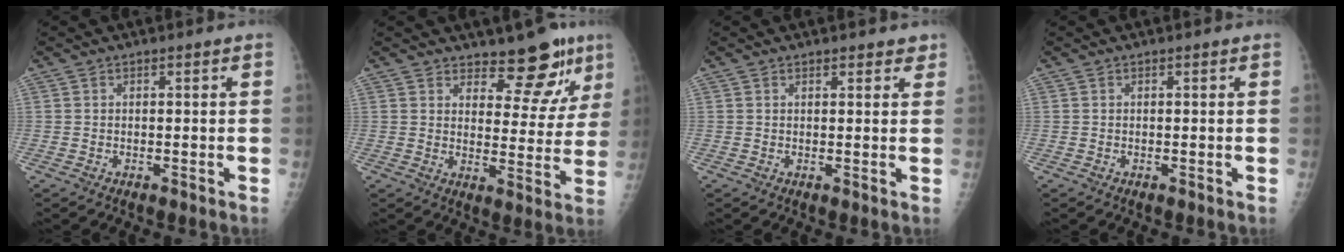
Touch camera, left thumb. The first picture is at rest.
{"total": 9.6, "force": [7.5, 4.0, 4.3], "torque": [-0.021, -0.060, 0.103]}
{"total": 2.3, "force": [1.8, 1.0, 0.9], "torque": [0.010, -0.005, 0.017]}
{"total": 0.0}